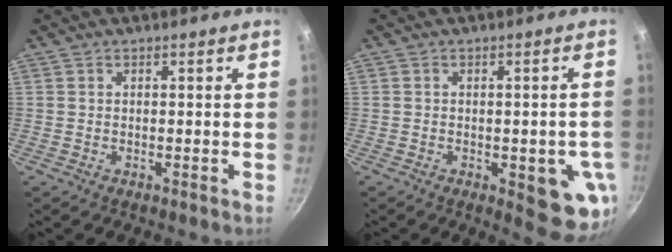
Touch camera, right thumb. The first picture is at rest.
{"total": 10.1, "force": [-2.6, 4.2, 8.8], "torque": [-0.068, 0.000, -0.029]}